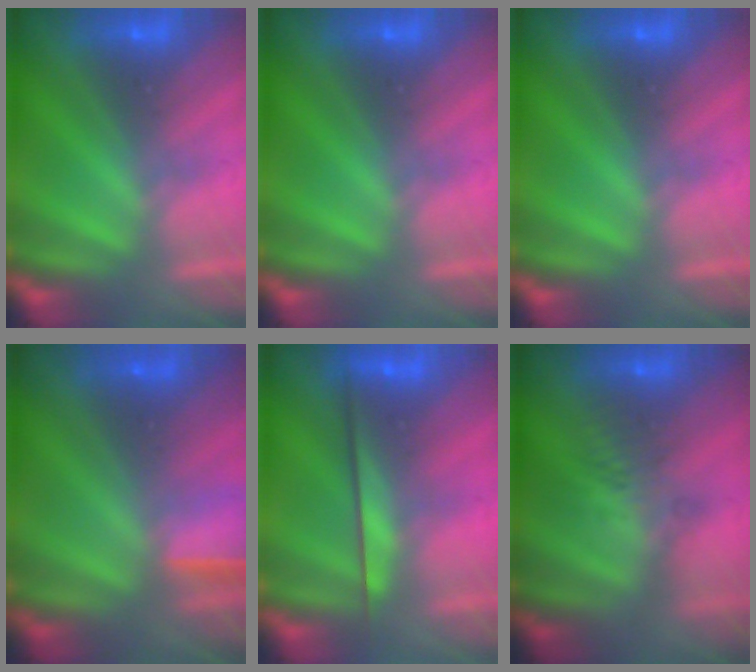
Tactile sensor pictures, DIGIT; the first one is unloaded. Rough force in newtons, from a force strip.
{"total": 0.0}
{"total": 0.0}
{"total": 1.6}
{"total": 2.3}
{"total": 2.6}